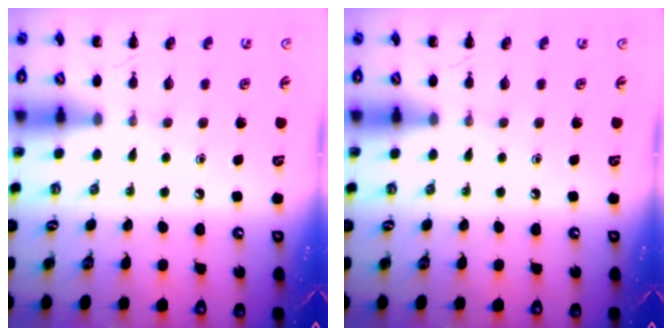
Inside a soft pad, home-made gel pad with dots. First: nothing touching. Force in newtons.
{"total": 0.0}